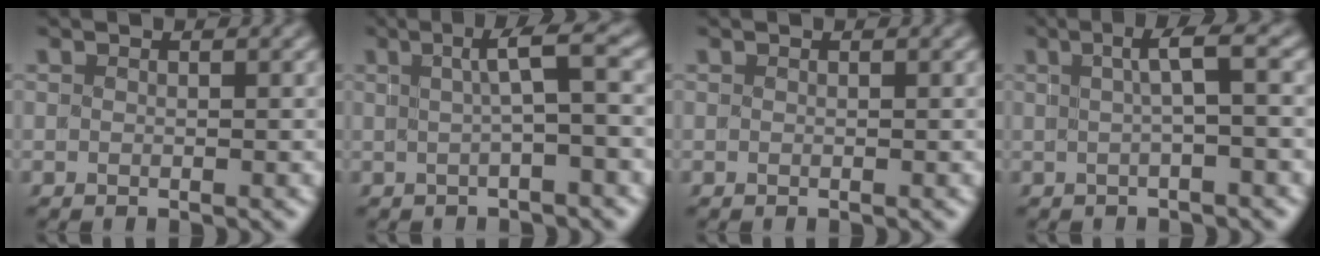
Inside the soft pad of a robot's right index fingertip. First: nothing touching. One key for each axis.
{"total": 2.6, "fx": 0.2, "fy": -0.6, "fz": 2.6, "tx": -0.026, "ty": 0.010, "tz": 0.006}
{"total": 0.0}
{"total": 2.3, "fx": 0.2, "fy": -0.5, "fz": 2.2, "tx": -0.026, "ty": 0.008, "tz": 0.006}